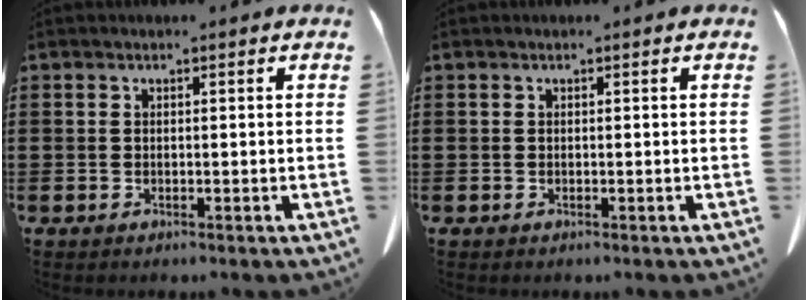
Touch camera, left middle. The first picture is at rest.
{"total": 0.0}